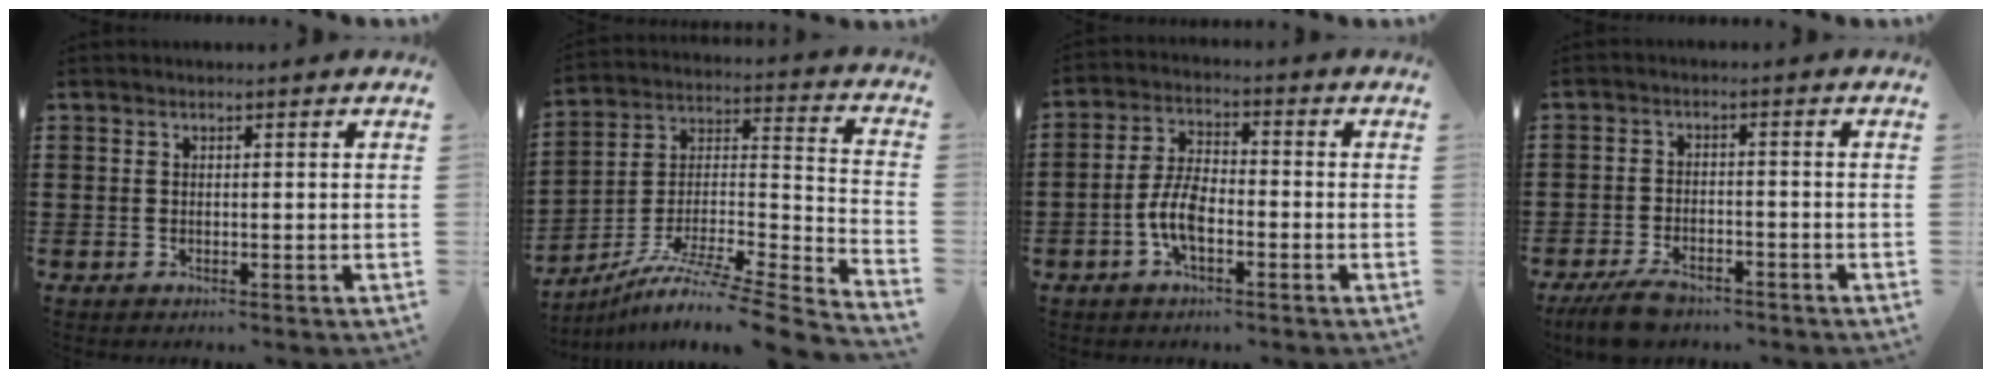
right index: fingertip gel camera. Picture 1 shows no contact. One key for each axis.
{"total": 8.2, "fx": -6.3, "fy": 0.5, "fz": 5.2, "tx": -0.092, "ty": -0.006, "tz": -0.128}
{"total": 6.3, "fx": -2.3, "fy": 2.8, "fz": 5.2, "tx": -0.130, "ty": -0.003, "tz": -0.054}
{"total": 4.5, "fx": -3.9, "fy": 1.3, "fz": 1.8, "tx": -0.041, "ty": 0.002, "tz": -0.076}